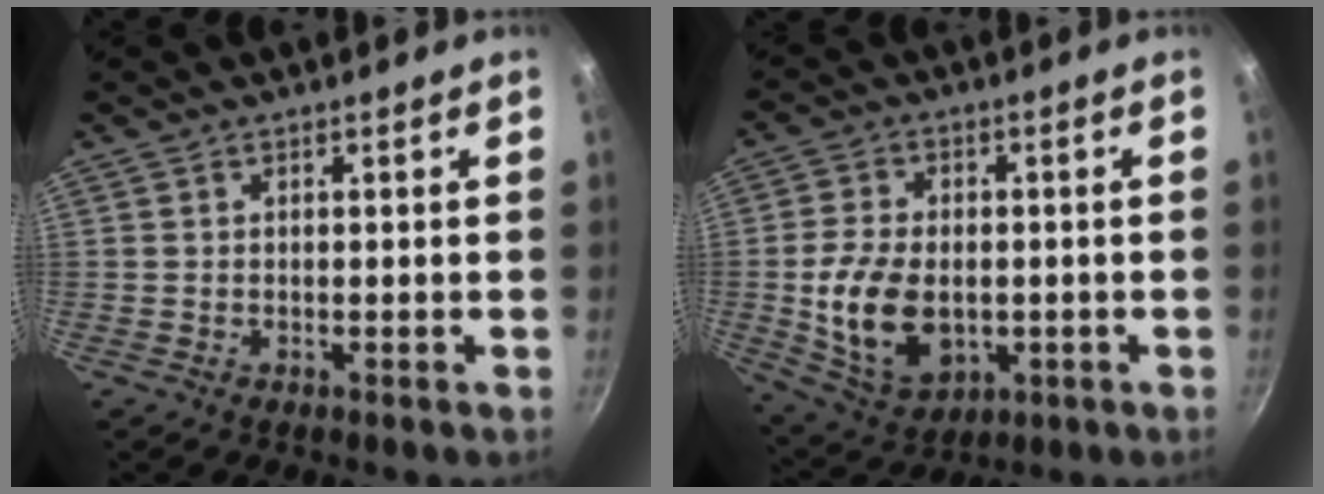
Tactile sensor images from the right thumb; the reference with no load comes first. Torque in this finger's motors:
{"motor_torque": [-0.52, 0.78, 0.28, 0.44, 0.09]}